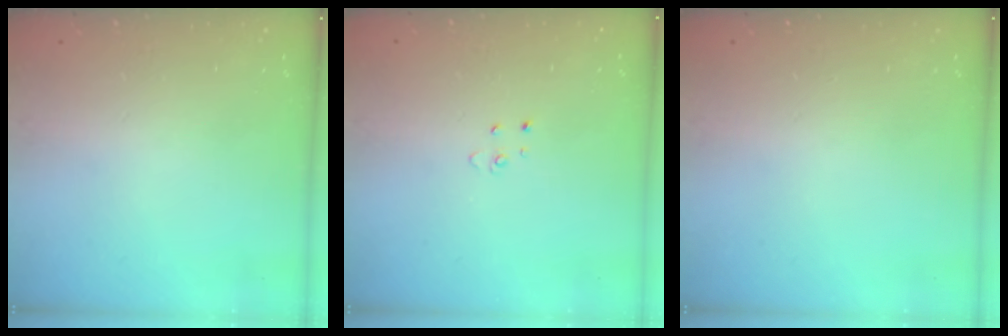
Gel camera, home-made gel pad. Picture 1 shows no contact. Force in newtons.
{"total": 2.6, "press": 2.6, "slide": 0.2}
{"total": 0.0}